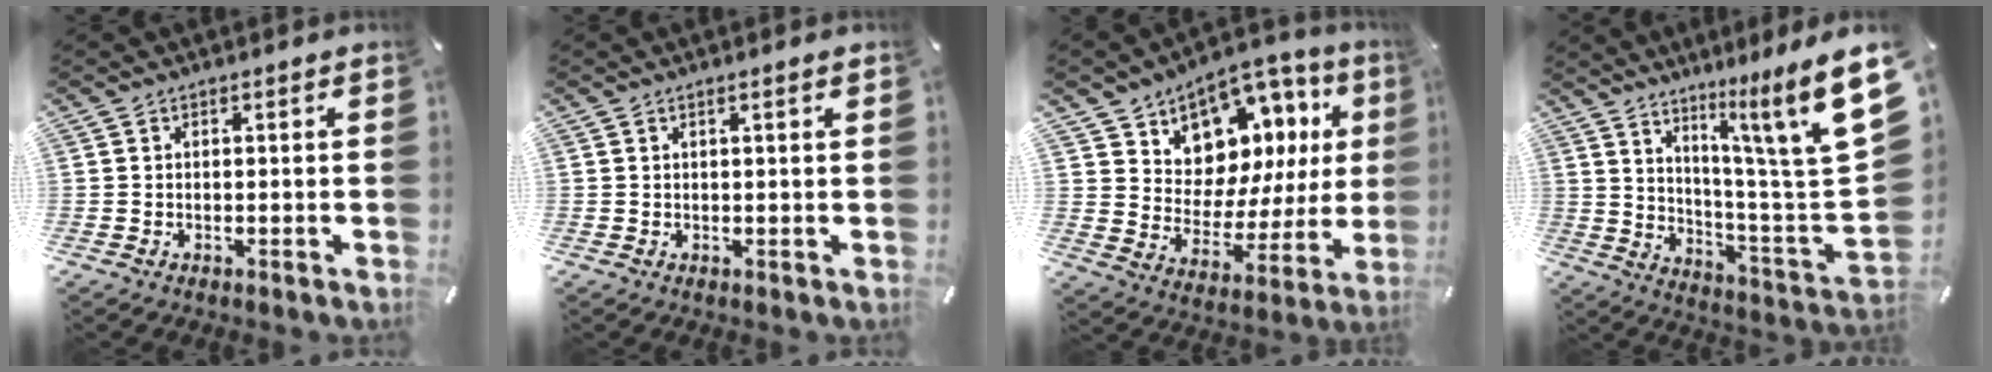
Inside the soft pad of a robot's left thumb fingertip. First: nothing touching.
{"total": 1.2, "force": [0.5, 0.0, 1.1], "torque": [-0.022, 0.000, 0.007]}
{"total": 10.5, "force": [7.0, 7.5, 2.2], "torque": [-0.034, -0.090, 0.123]}
{"total": 19.3, "force": [10.5, 2.3, 16.0], "torque": [-0.231, -0.088, 0.155]}